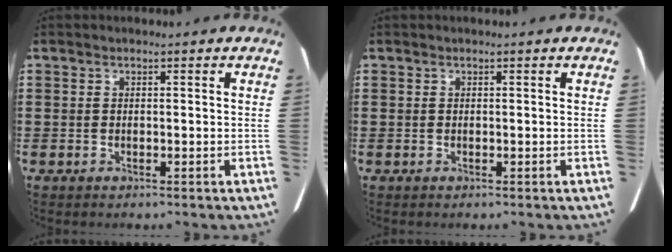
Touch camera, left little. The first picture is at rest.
{"total": 0.0}